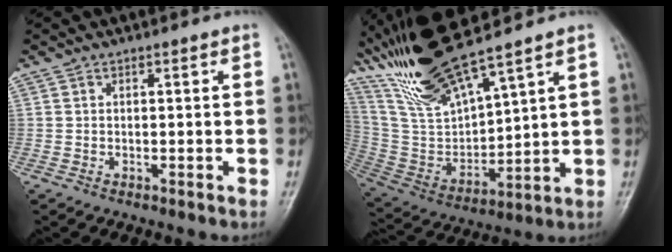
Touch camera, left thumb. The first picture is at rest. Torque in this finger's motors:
{"motor_torque": [0.99, -0.81, 1.45, -1.32, 0.48]}